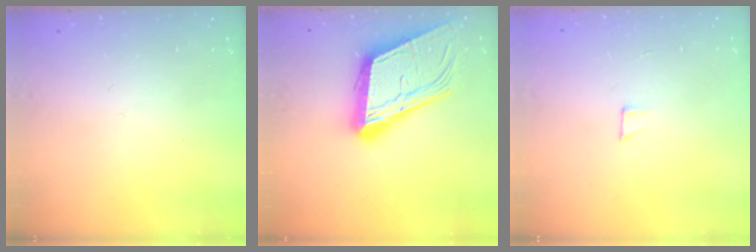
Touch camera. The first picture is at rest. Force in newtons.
{"total": 20.4, "press": 20.0, "slide": 3.9}
{"total": 4.3, "press": 4.3, "slide": 0.4}